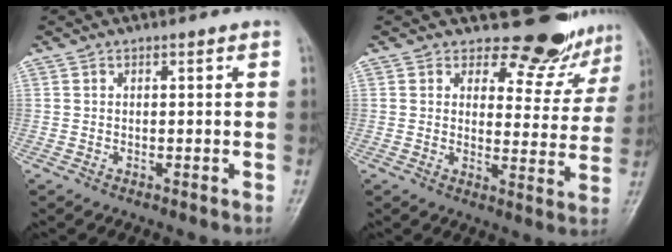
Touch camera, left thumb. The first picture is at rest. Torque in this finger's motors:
{"motor_torque": [0.14, -0.08, -0.21, -0.23, -0.06]}